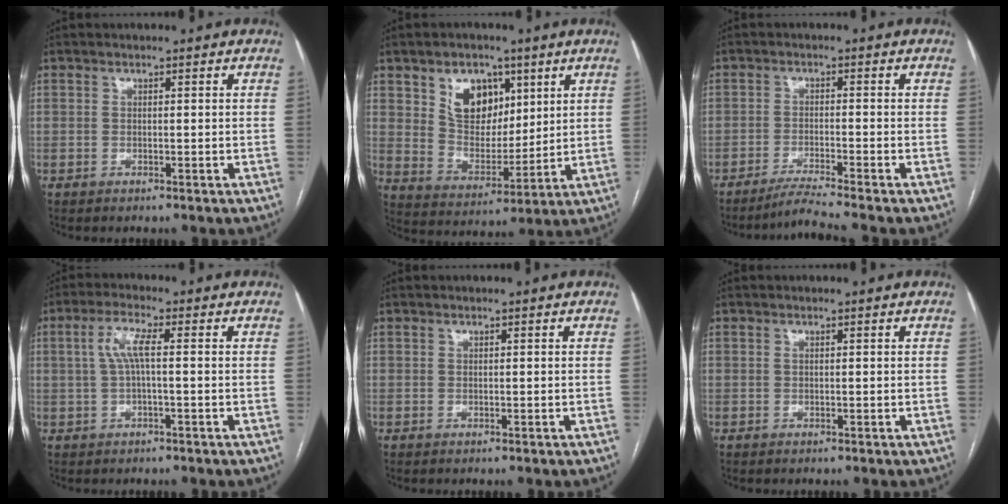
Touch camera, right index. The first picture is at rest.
{"total": 10.3, "force": [5.0, 6.8, 5.9], "torque": [-0.106, 0.011, 0.099]}
{"total": 4.6, "force": [-3.9, -2.1, 1.3], "torque": [-0.031, -0.023, -0.077]}
{"total": 4.4, "force": [0.5, 0.6, 4.3], "torque": [-0.090, 0.014, 0.011]}
{"total": 0.0}
{"total": 0.0}